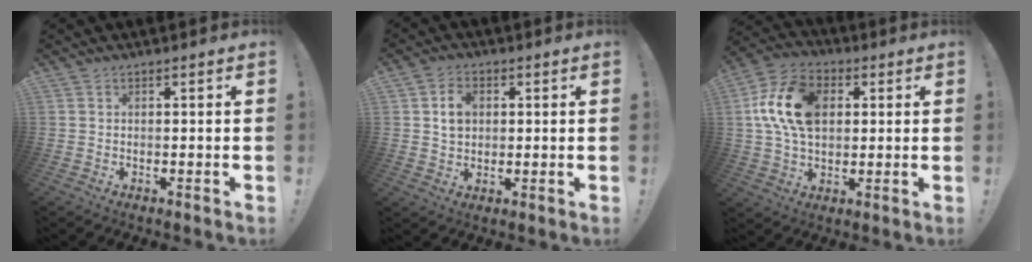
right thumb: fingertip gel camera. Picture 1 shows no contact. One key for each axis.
{"total": 6.7, "fx": 1.6, "fy": 5.3, "fz": 3.8, "tx": -0.050, "ty": 0.000, "tz": 0.029}
{"total": 18.0, "fx": 3.7, "fy": 12.6, "fz": 12.3, "tx": -0.214, "ty": 0.000, "tz": 0.068}